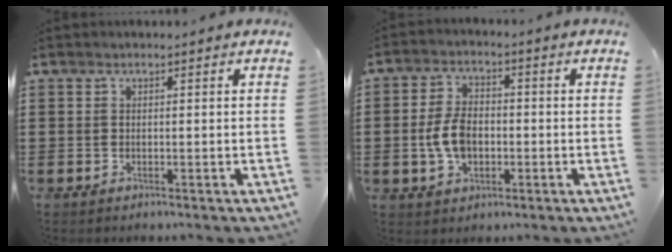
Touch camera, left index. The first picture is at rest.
{"total": 6.5, "force": [-0.9, 4.0, 5.1], "torque": [-0.120, 0.002, -0.023]}